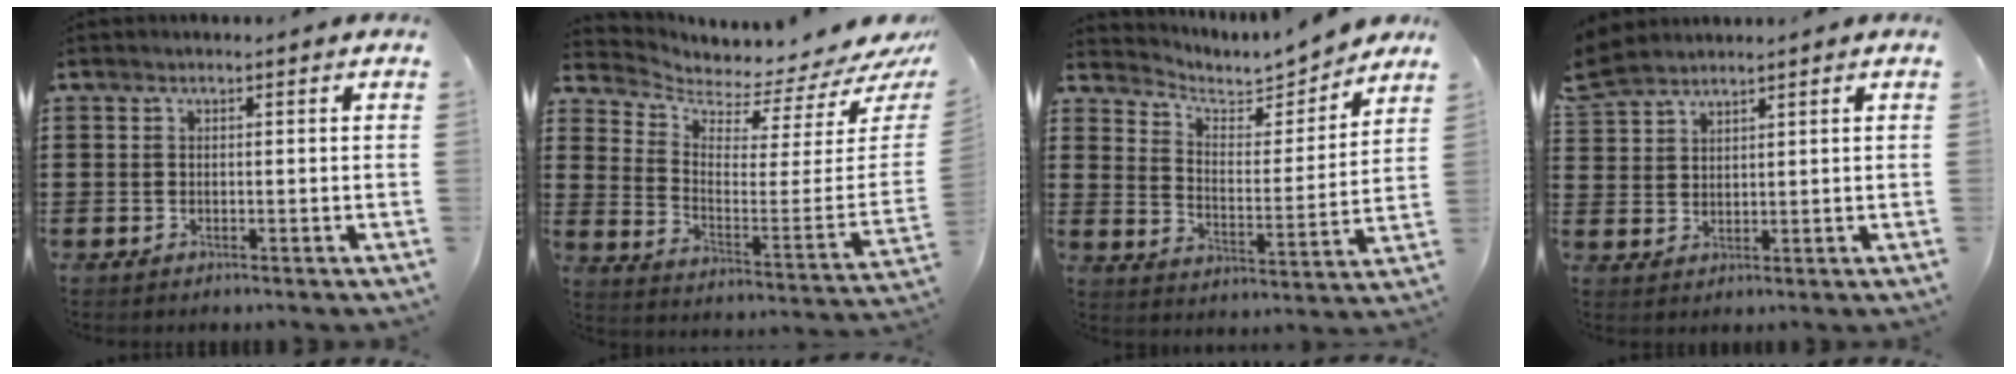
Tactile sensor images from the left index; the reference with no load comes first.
{"total": 2.4, "force": [2.1, 0.6, 1.0], "torque": [-0.040, -0.044, 0.029]}
{"total": 4.9, "force": [4.6, 1.5, 0.6], "torque": [-0.034, -0.037, 0.074]}
{"total": 4.1, "force": [3.6, 1.3, 1.2], "torque": [-0.039, 0.000, 0.069]}